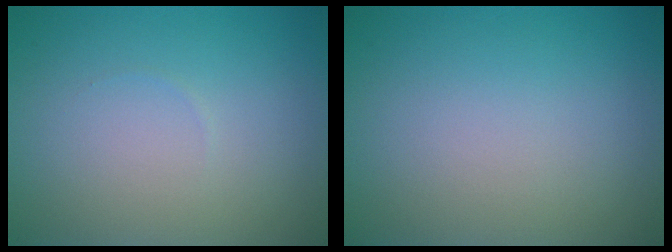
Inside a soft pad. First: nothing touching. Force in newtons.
{"total": 0.0}